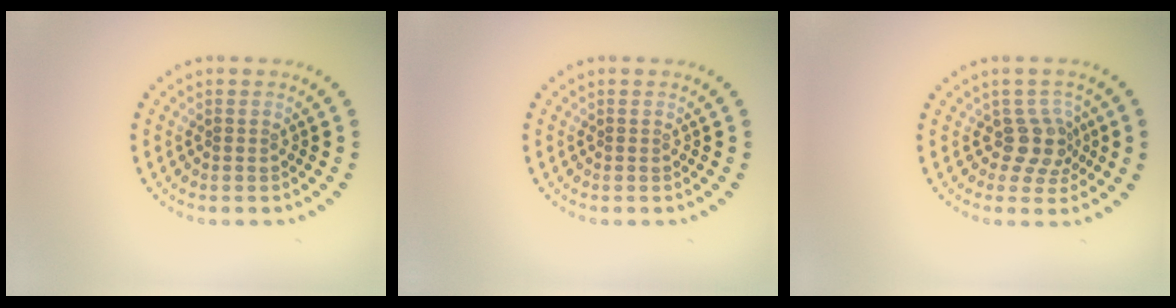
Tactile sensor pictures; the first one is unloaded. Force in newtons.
{"total": 0.0}
{"total": 2.6, "press": 2.1, "slide": 1.6}